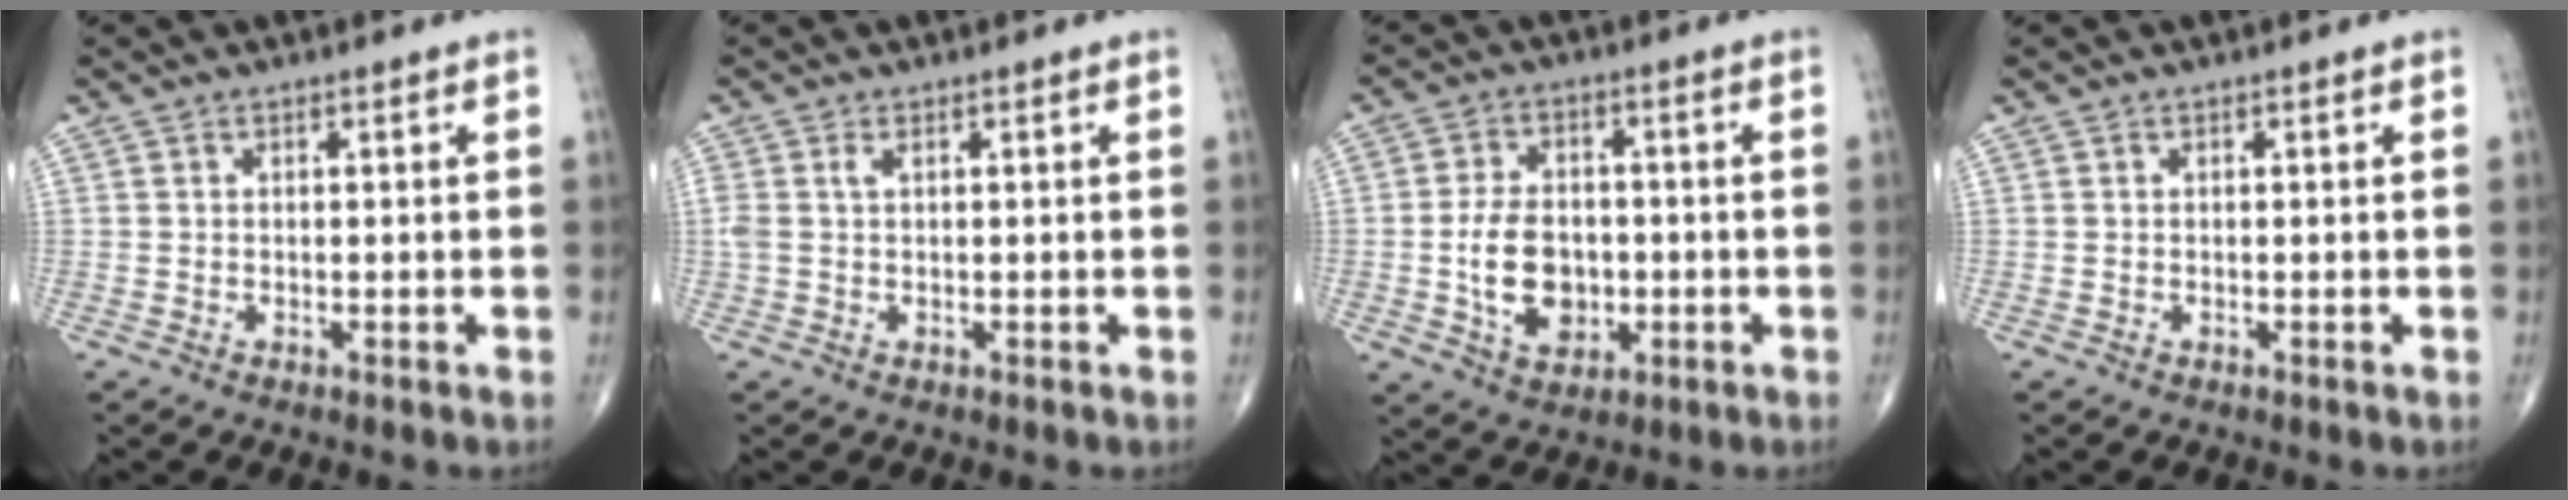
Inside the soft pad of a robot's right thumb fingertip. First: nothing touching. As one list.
[{"total": 1.8, "force": [0.6, 0.8, 1.5], "torque": [-0.045, 0.013, 0.018]}, {"total": 10.0, "force": [-1.6, 6.9, 7.1], "torque": [-0.105, 0.008, -0.023]}, {"total": 0.0}]